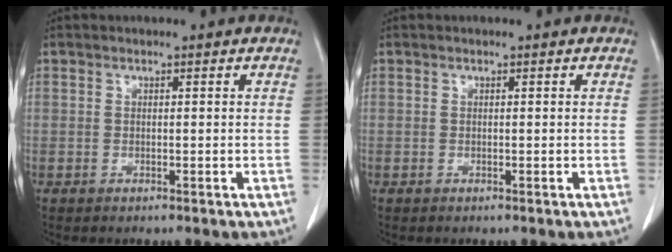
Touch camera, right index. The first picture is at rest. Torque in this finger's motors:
{"motor_torque": [0.00, 0.00, 0.00, 0.00]}